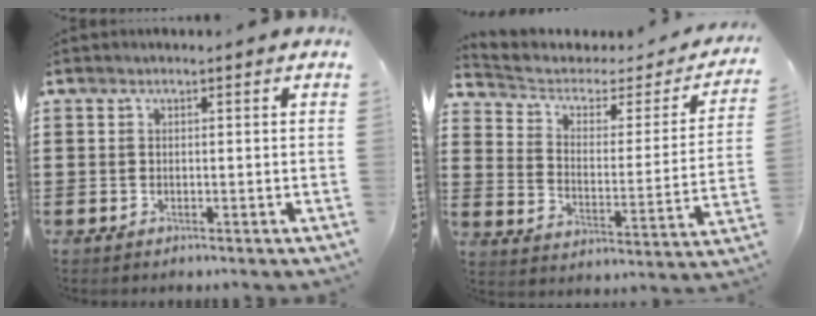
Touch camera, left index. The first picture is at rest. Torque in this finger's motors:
{"motor_torque": [2.13, 0.00, 0.03, -0.03]}